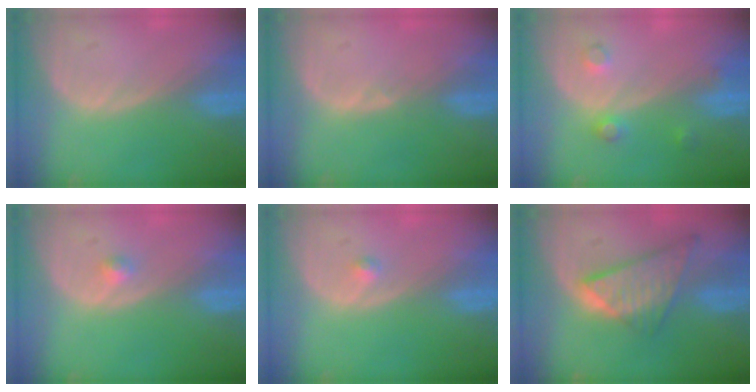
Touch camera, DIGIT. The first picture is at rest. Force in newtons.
{"total": 0.6, "press": 0.5, "slide": 0.3}
{"total": 2.6, "press": 2.6, "slide": 0.3}
{"total": 1.2, "press": 1.1, "slide": 0.6}
{"total": 0.8, "press": 0.8, "slide": 0.2}
{"total": 8.6, "press": 7.3, "slide": 4.5}